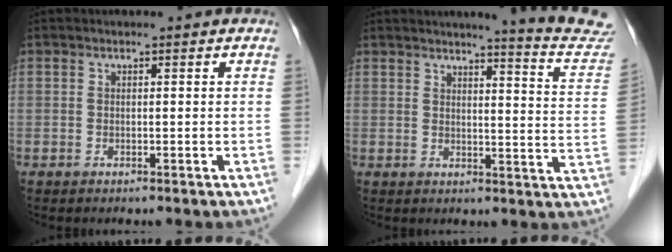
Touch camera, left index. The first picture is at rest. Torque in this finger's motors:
{"motor_torque": [-0.03, -0.46, 0.33, 0.06]}